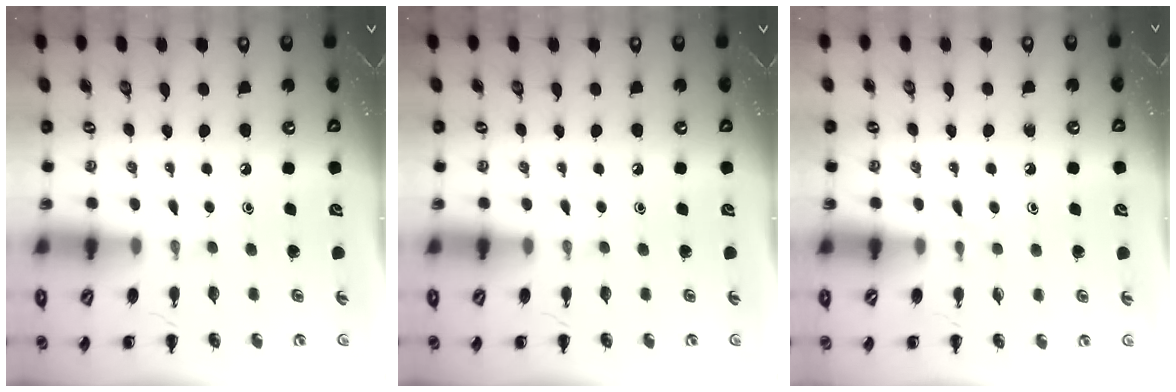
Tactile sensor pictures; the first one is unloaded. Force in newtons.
{"total": 0.0}
{"total": 3.7, "press": 3.4, "slide": 1.5}